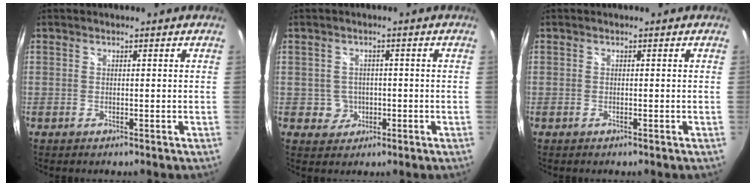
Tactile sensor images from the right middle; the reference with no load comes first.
{"total": 3.5, "force": [-0.7, 3.4, 0.3], "torque": [-0.009, 0.007, -0.005]}
{"total": 0.0}